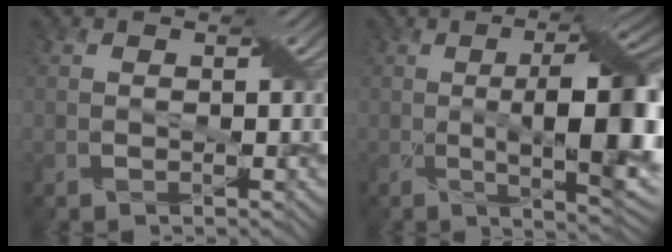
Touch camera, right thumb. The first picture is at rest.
{"total": 13.7, "force": [-0.9, 3.9, 13.1], "torque": [-0.188, 0.004, -0.007]}